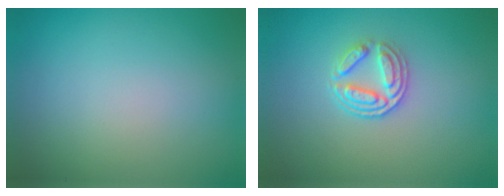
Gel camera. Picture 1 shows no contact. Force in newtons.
{"total": 3.1, "press": 2.6, "slide": 1.7}